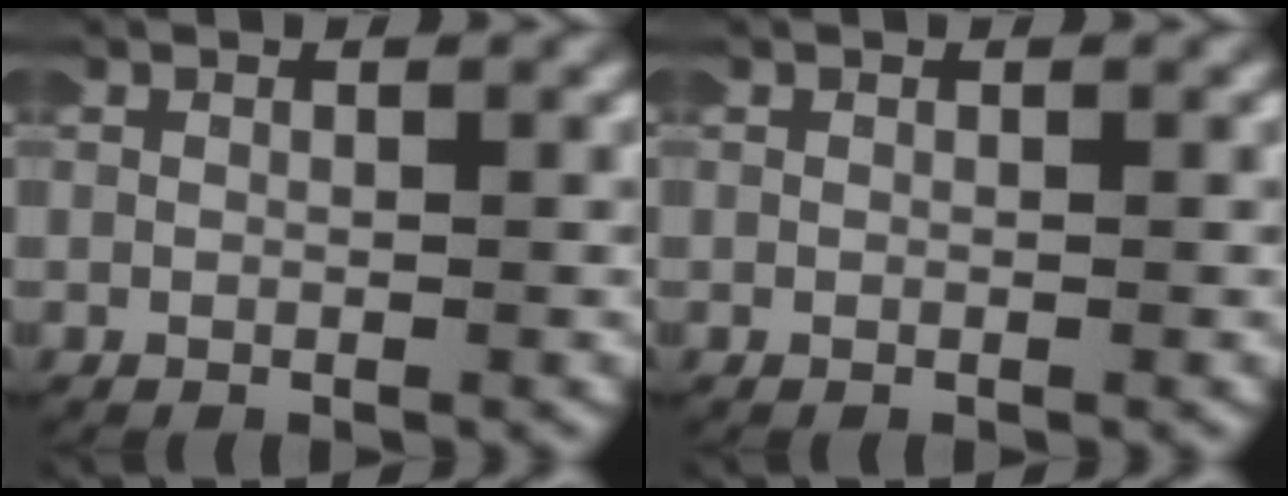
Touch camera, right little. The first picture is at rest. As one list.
[{"total": 0.0}]